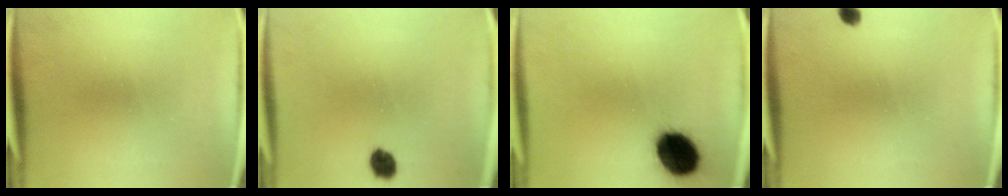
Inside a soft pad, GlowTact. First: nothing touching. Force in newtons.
{"total": 3.8}
{"total": 13.8}
{"total": 1.4}